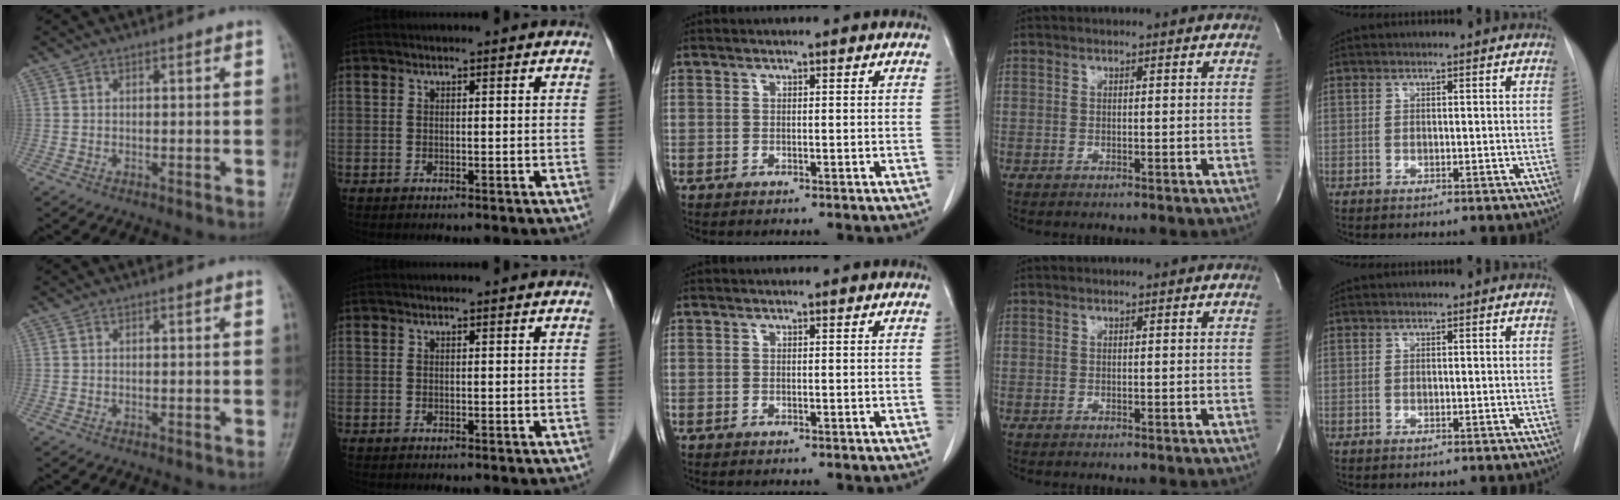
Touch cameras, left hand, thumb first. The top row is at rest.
{}